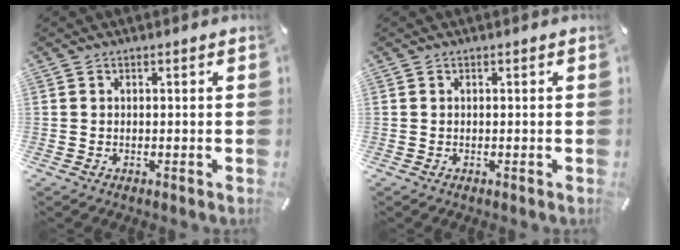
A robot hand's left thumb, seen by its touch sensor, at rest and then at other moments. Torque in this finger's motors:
{"motor_torque": [0.00, 0.00, 0.00, 0.00, 0.00]}